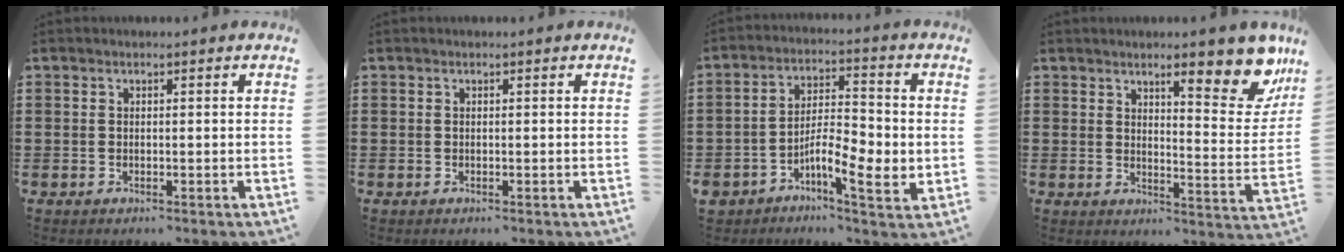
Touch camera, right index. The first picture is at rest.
{"total": 0.0}
{"total": 7.2, "force": [-2.7, 2.5, 6.2], "torque": [-0.107, 0.004, -0.049]}
{"total": 10.4, "force": [7.4, 2.5, 6.9], "torque": [-0.096, -0.036, 0.119]}